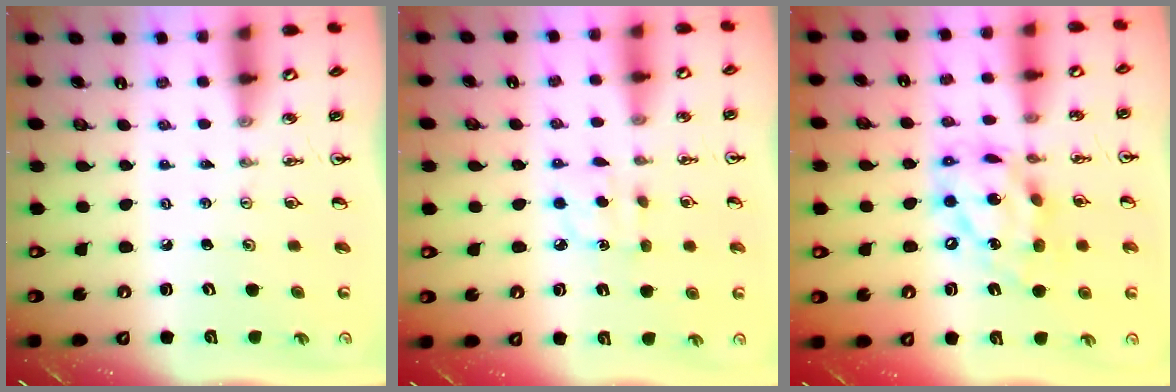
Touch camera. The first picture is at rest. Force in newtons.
{"total": 5.5, "press": 5.4, "slide": 0.6}
{"total": 16.0, "press": 16.0, "slide": 1.2}